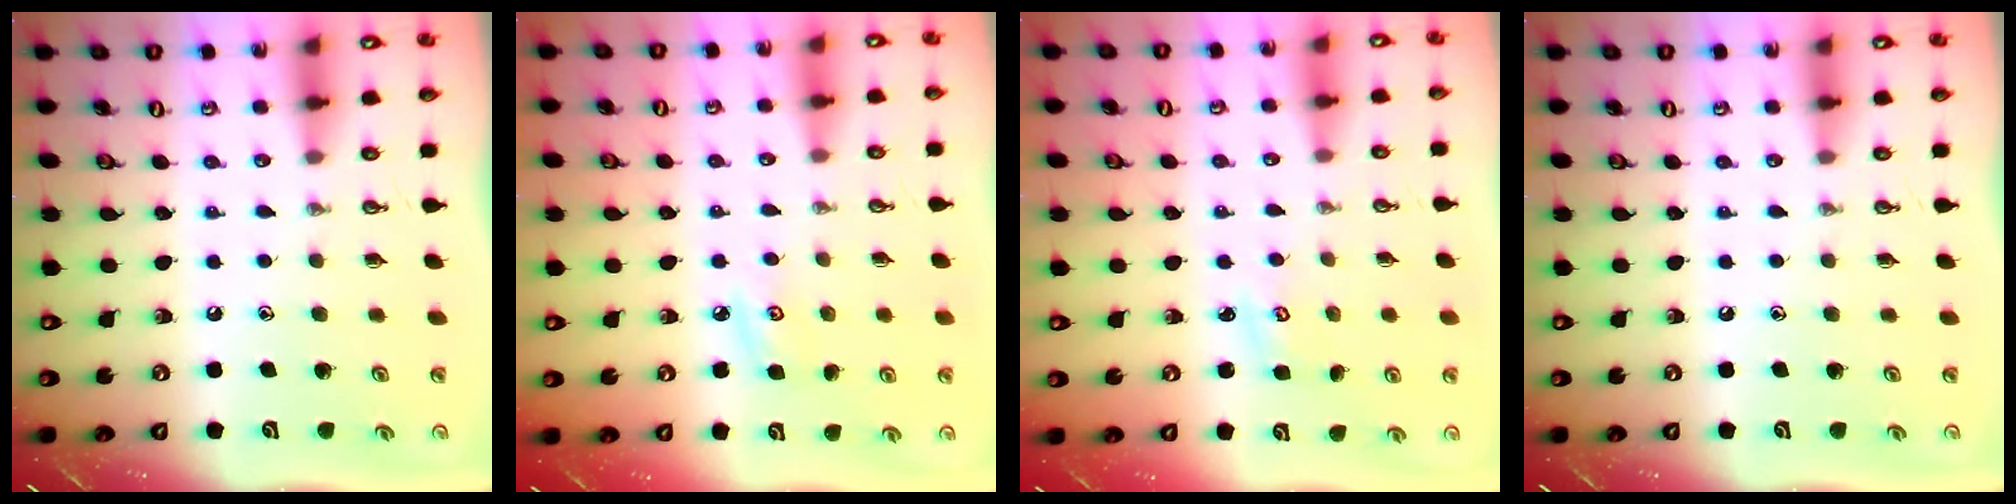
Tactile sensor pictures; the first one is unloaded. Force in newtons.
{"total": 4.4, "press": 4.3, "slide": 0.5}
{"total": 2.8, "press": 2.8, "slide": 0.3}
{"total": 0.0}